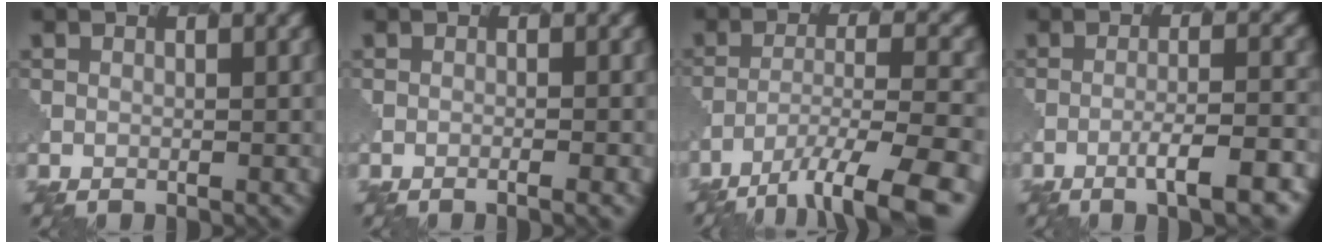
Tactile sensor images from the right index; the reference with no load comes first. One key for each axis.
{"total": 1.6, "fx": -0.8, "fy": 0.4, "fz": 1.4, "tx": -0.012, "ty": 0.000, "tz": -0.017}
{"total": 9.8, "fx": -7.0, "fy": 2.2, "fz": 6.5, "tx": -0.114, "ty": -0.006, "tz": -0.111}
{"total": 5.8, "fx": -3.1, "fy": 0.9, "fz": 4.8, "tx": -0.065, "ty": 0.006, "tz": -0.050}